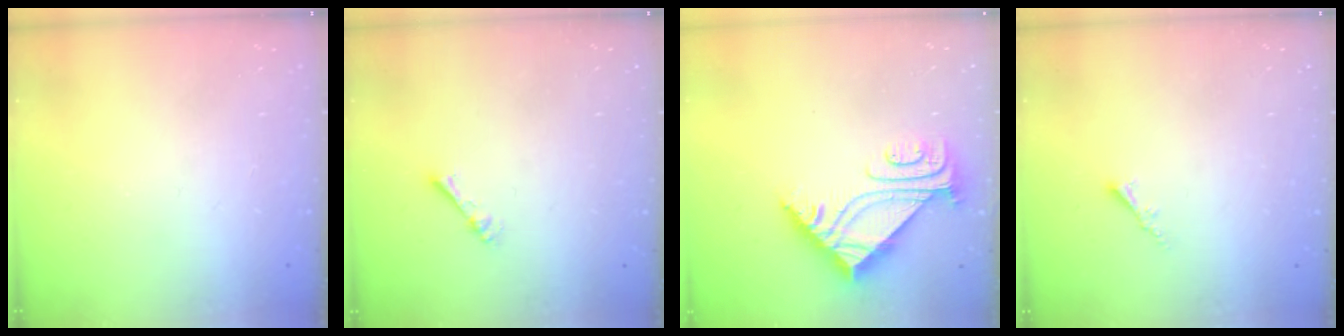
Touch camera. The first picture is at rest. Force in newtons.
{"total": 1.7, "press": 1.7, "slide": 0.2}
{"total": 7.5, "press": 7.4, "slide": 0.8}
{"total": 1.7, "press": 1.6, "slide": 0.5}